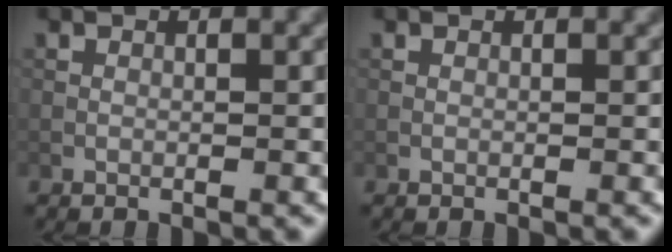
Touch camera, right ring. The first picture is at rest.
{"total": 0.0}